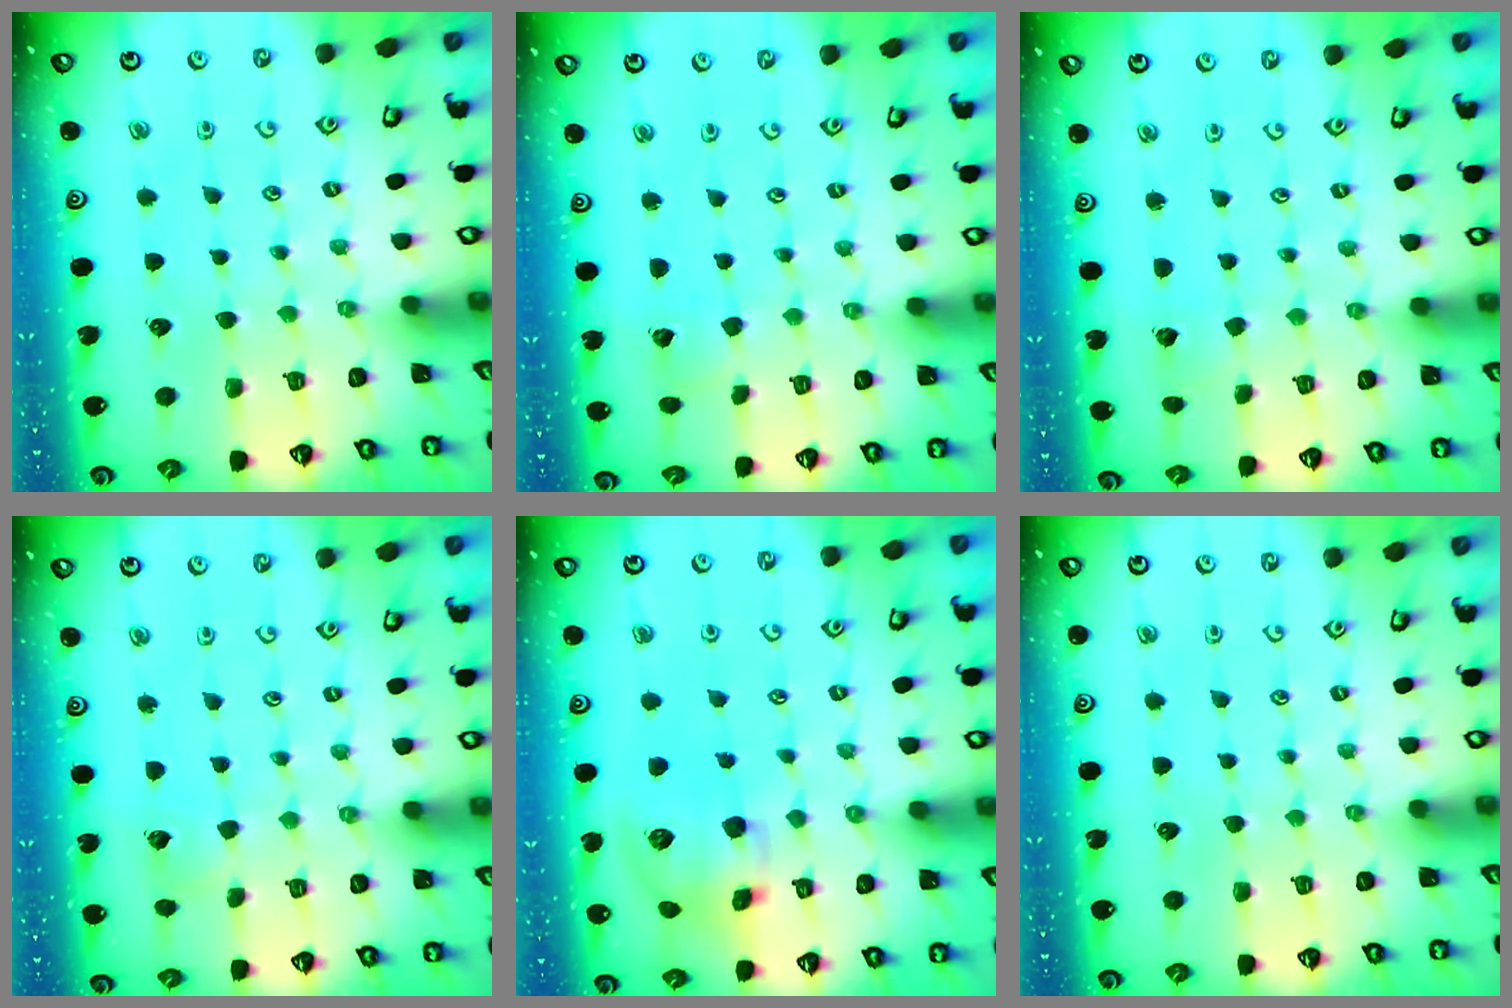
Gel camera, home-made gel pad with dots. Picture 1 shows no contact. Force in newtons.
{"total": 3.4, "press": 3.4, "slide": 0.2}
{"total": 3.6, "press": 3.6, "slide": 0.3}
{"total": 5.2, "press": 5.2, "slide": 0.5}
{"total": 11.9, "press": 11.8, "slide": 1.9}
{"total": 0.0}